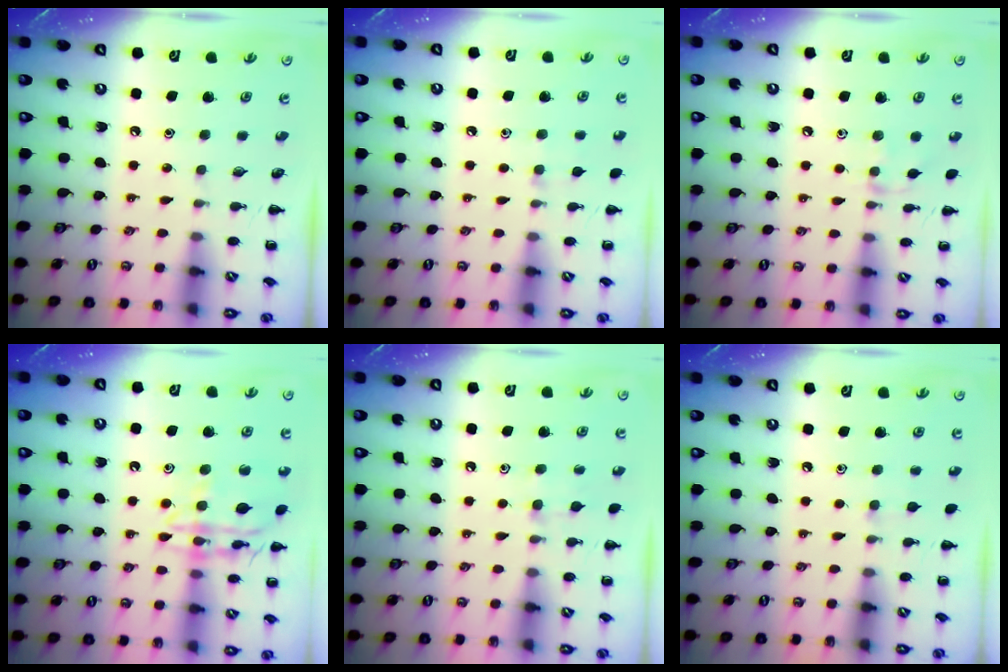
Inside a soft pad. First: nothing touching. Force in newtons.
{"total": 5.5, "press": 5.1, "slide": 2.0}
{"total": 4.4, "press": 4.3, "slide": 1.0}
{"total": 14.2, "press": 14.1, "slide": 1.2}
{"total": 6.8, "press": 6.5, "slide": 1.9}
{"total": 4.8, "press": 4.5, "slide": 1.7}